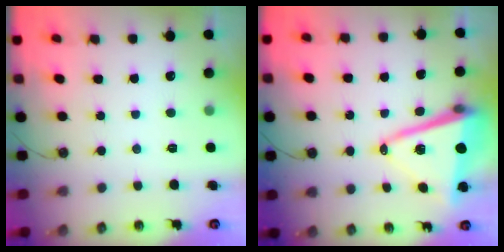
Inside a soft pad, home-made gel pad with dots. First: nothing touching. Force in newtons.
{"total": 14.0, "press": 13.9, "slide": 2.1}